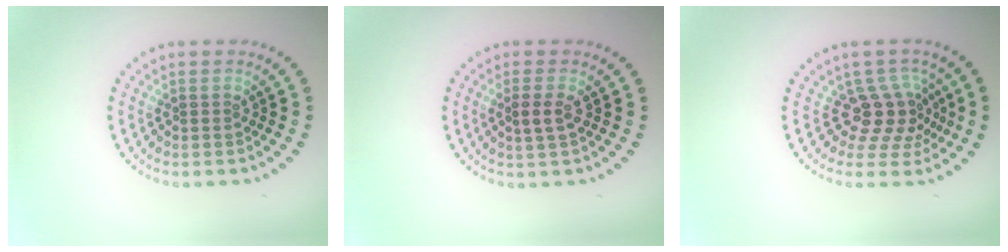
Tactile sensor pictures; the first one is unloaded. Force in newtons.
{"total": 1.8, "press": 1.7, "slide": 0.5}
{"total": 3.7, "press": 2.7, "slide": 2.5}